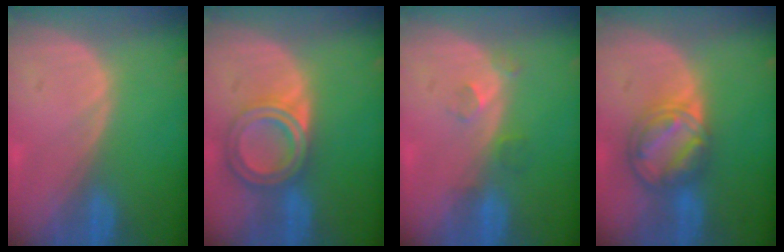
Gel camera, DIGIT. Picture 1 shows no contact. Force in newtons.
{"total": 6.9, "press": 6.2, "slide": 3.1}
{"total": 3.2, "press": 2.6, "slide": 1.8}
{"total": 8.2, "press": 7.0, "slide": 4.1}